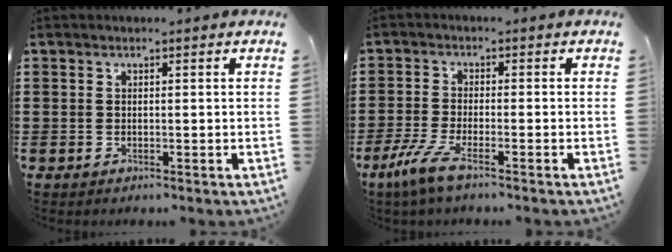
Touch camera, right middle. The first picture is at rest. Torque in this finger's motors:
{"motor_torque": [1.99, -0.15, 0.39, 0.12]}